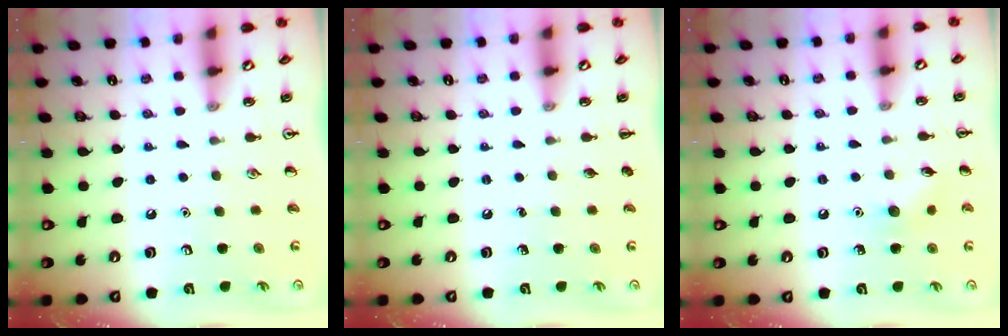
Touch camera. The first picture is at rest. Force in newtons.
{"total": 0.0}
{"total": 6.9, "press": 6.7, "slide": 1.8}